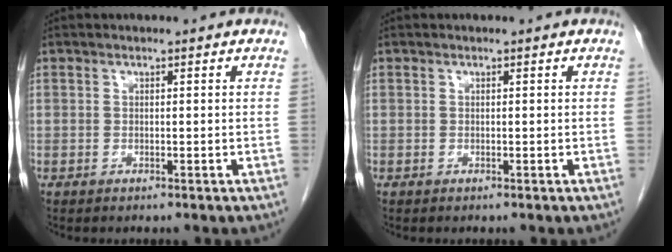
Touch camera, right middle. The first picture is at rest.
{"total": 0.0}